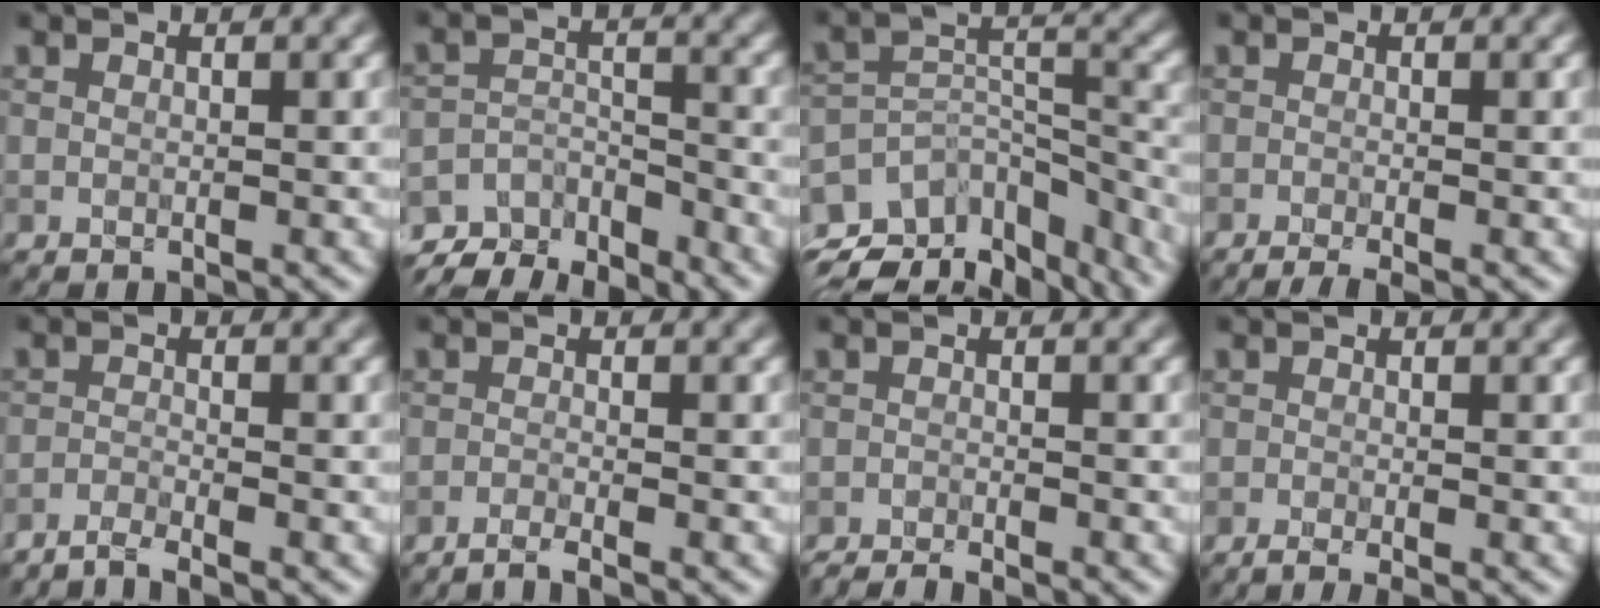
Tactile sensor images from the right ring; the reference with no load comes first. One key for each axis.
{"total": 6.5, "fx": -5.5, "fy": 2.4, "fz": 2.4, "tx": -0.041, "ty": -0.008, "tz": -0.103}
{"total": 11.0, "fx": -8.2, "fy": 5.3, "fz": 5.1, "tx": -0.104, "ty": 0.016, "tz": -0.107}
{"total": 2.8, "fx": -2.0, "fy": 0.5, "fz": 1.8, "tx": -0.035, "ty": -0.002, "tz": -0.038}
{"total": 2.4, "fx": -2.1, "fy": 0.2, "fz": 1.2, "tx": -0.023, "ty": 0.001, "tz": -0.050}
{"total": 2.2, "fx": -1.7, "fy": 0.2, "fz": 1.4, "tx": -0.029, "ty": 0.001, "tz": -0.042}
{"total": 2.8, "fx": -2.7, "fy": 0.2, "fz": 0.9, "tx": -0.022, "ty": -0.006, "tz": -0.052}
{"total": 2.4, "fx": -1.5, "fy": 0.6, "fz": 1.7, "tx": -0.032, "ty": -0.003, "tz": -0.022}